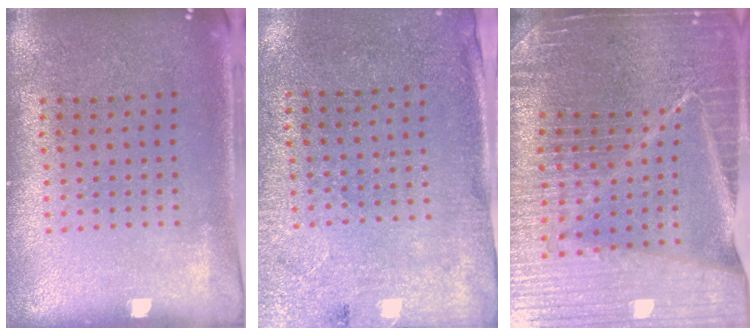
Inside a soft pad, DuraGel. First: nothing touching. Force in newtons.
{"total": 2.7, "press": 2.2, "slide": 1.6}
{"total": 5.5, "press": 5.0, "slide": 2.3}